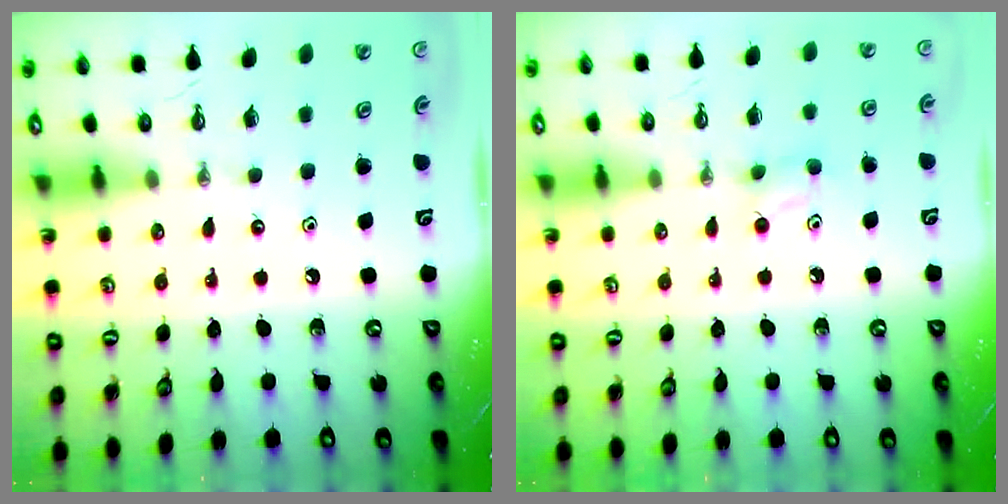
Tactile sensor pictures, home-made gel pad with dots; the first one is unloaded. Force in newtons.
{"total": 4.9, "press": 4.9, "slide": 0.6}